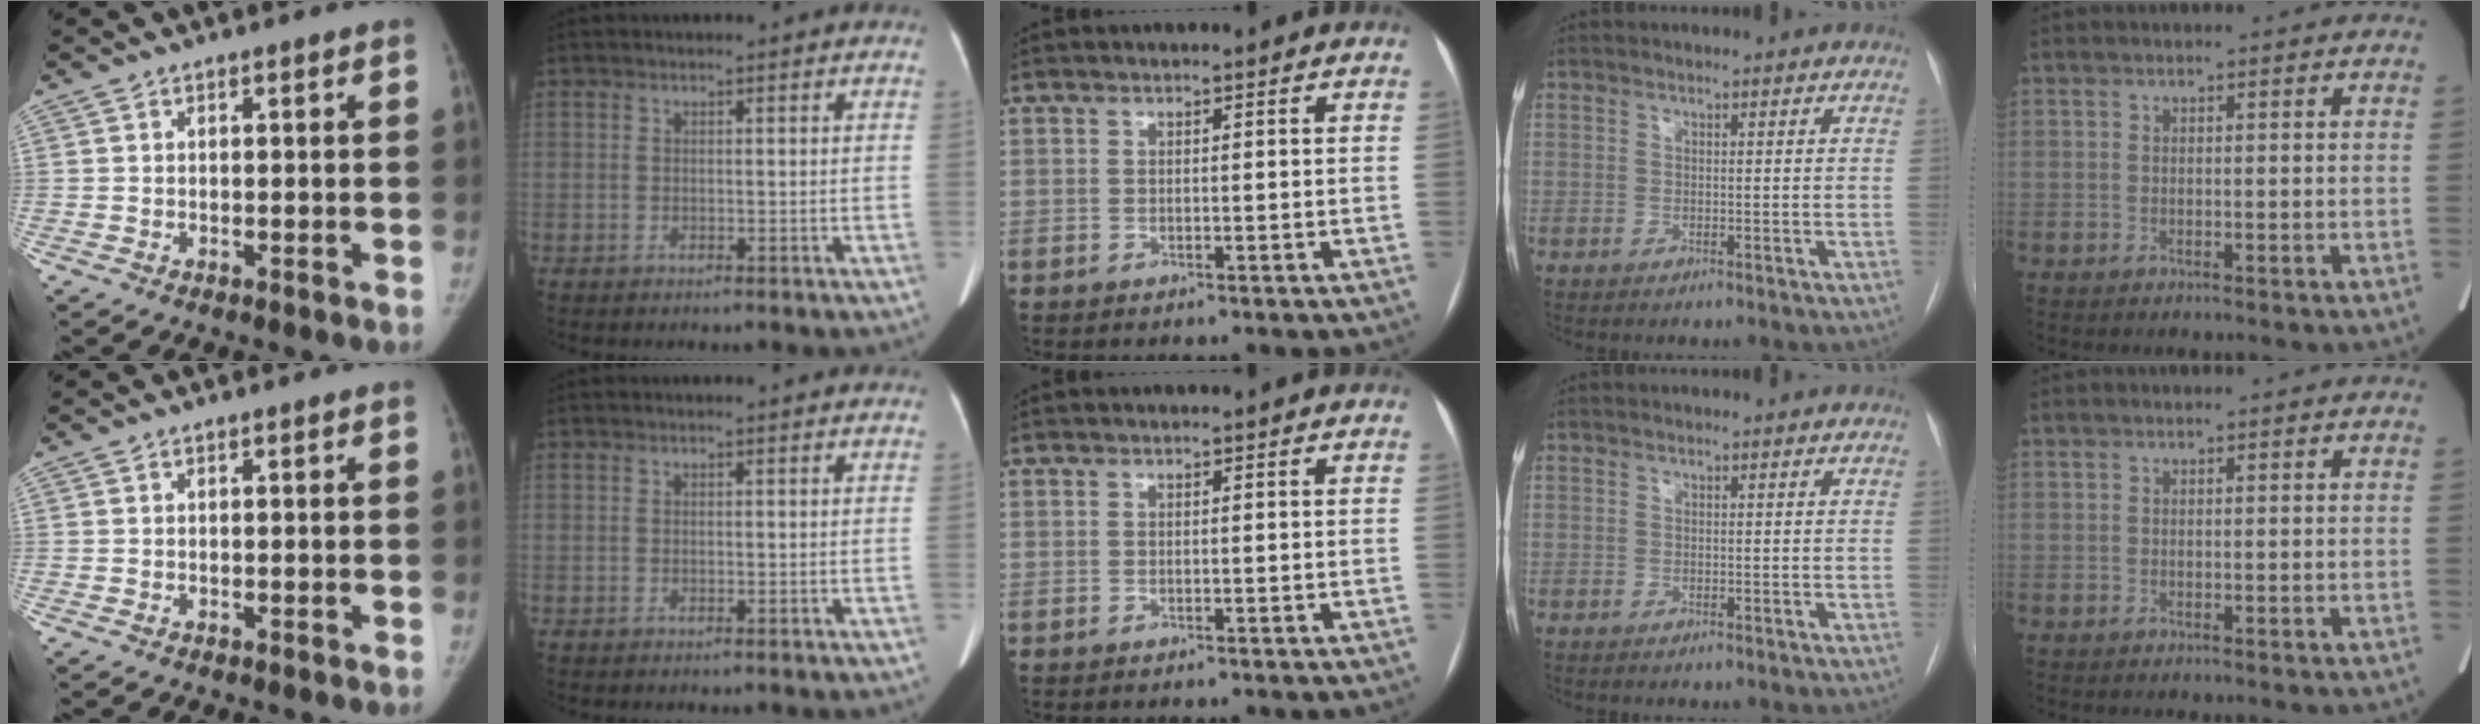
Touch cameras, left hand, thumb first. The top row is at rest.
{}